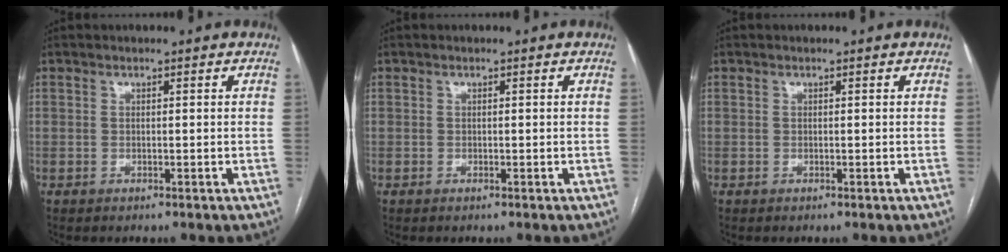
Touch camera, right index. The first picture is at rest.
{"total": 0.0}
{"total": 0.0}